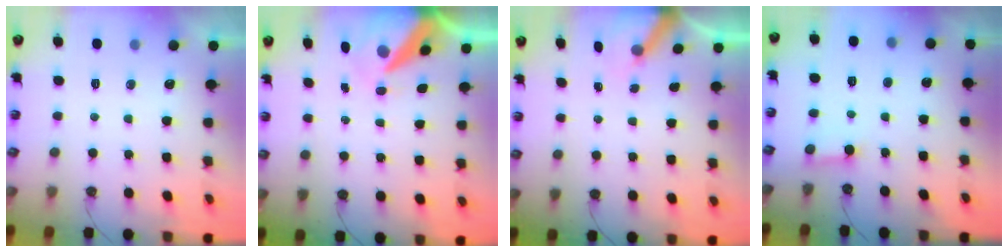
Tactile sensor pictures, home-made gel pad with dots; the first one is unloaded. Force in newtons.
{"total": 11.7, "press": 11.6, "slide": 1.3}
{"total": 5.4, "press": 5.4, "slide": 0.2}
{"total": 2.7, "press": 2.7, "slide": 0.1}